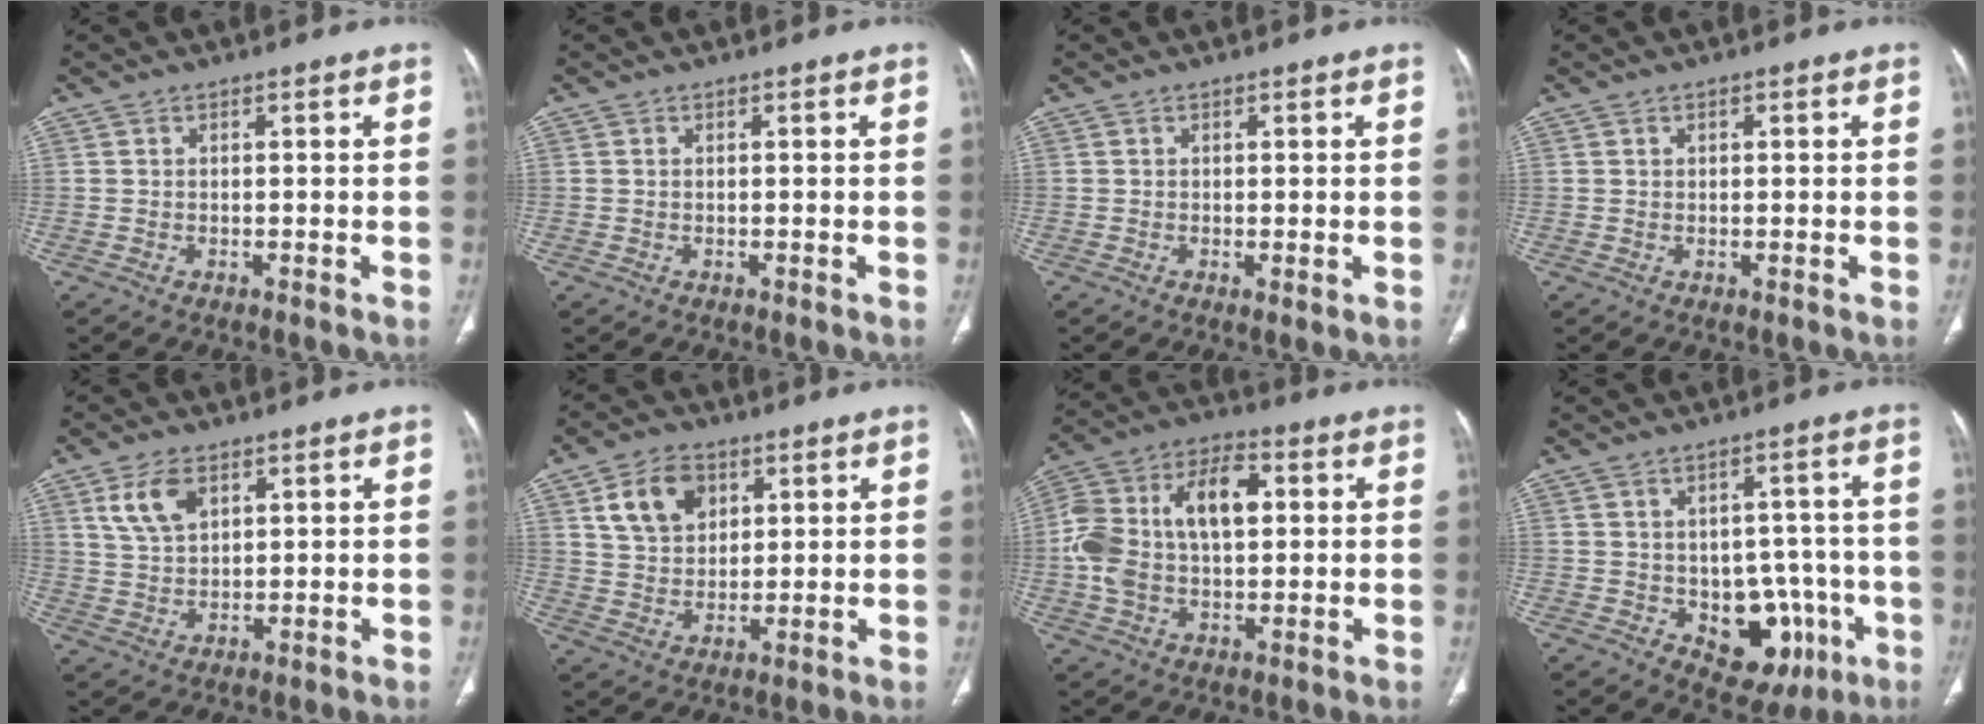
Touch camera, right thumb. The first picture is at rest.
{"total": 0.0}
{"total": 0.9, "force": [0.0, 0.3, 0.8], "torque": [-0.018, -0.006, -0.001]}
{"total": 0.7, "force": [0.3, 0.5, 0.4], "torque": [-0.003, 0.000, 0.004]}
{"total": 6.9, "force": [3.3, 4.0, 4.6], "torque": [-0.083, -0.010, 0.071]}
{"total": 9.7, "force": [4.1, 6.9, 5.5], "torque": [-0.074, -0.011, 0.079]}
{"total": 16.6, "force": [1.8, 9.8, 13.3], "torque": [-0.254, 0.033, 0.028]}
{"total": 12.5, "force": [-3.8, 8.6, 8.3], "torque": [-0.058, 0.022, -0.034]}